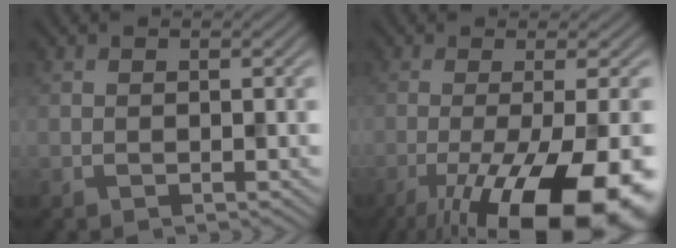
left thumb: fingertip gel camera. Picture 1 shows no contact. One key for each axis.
{"total": 17.4, "fx": -8.0, "fy": 4.9, "fz": 14.7, "tx": -0.210, "ty": -0.014, "tz": -0.118}